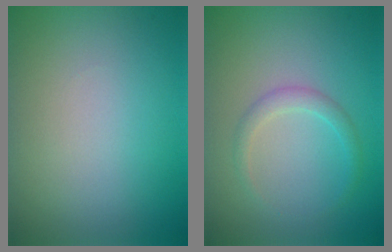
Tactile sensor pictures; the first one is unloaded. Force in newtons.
{"total": 1.6, "press": 1.6, "slide": 0.1}